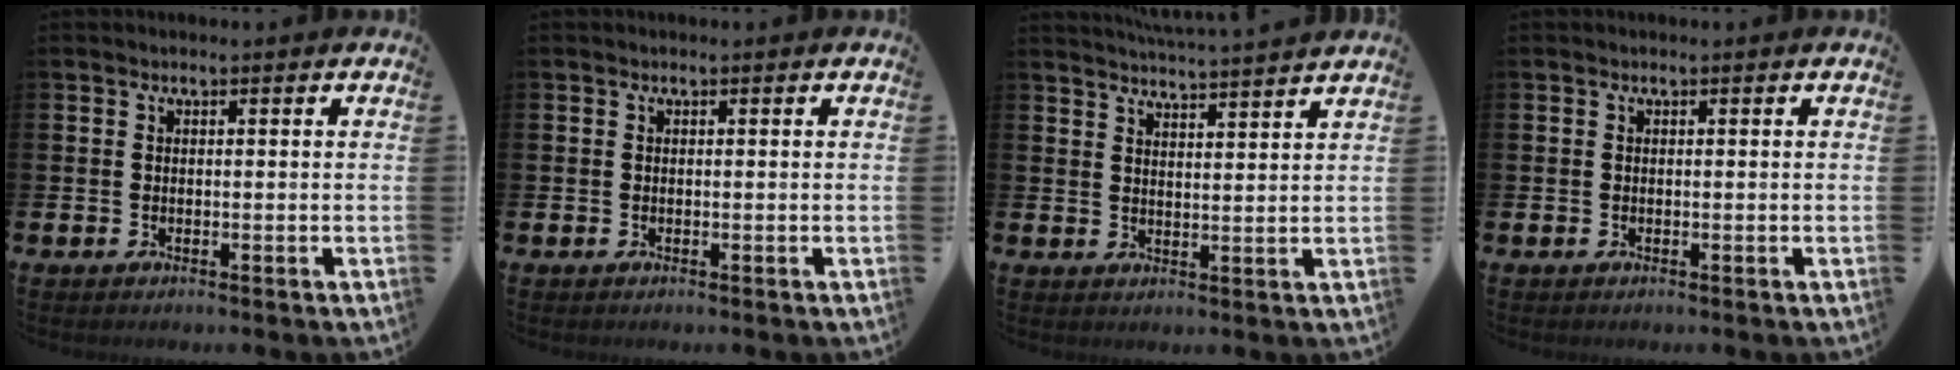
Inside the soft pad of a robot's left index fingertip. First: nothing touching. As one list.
[{"total": 0.0}, {"total": 4.4, "force": [4.4, -0.8, 0.2], "torque": [-0.020, -0.028, 0.078]}, {"total": 0.0}]